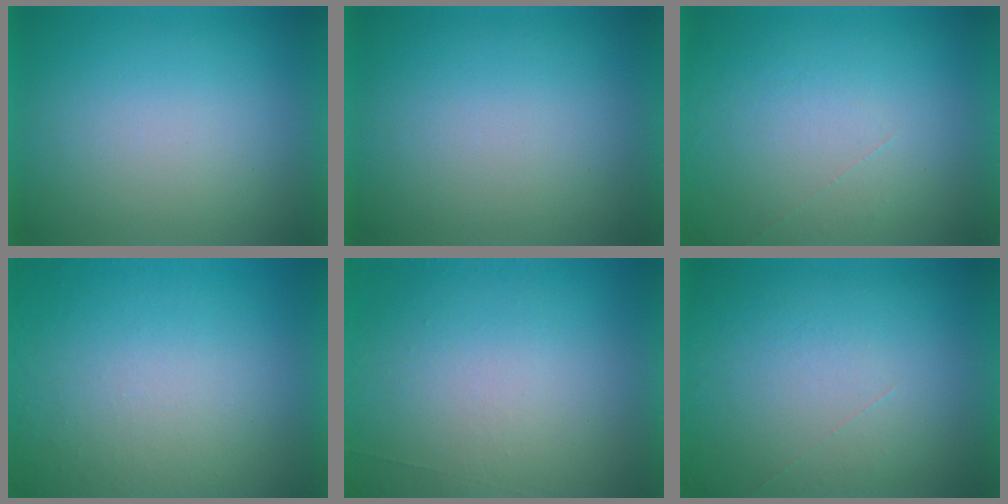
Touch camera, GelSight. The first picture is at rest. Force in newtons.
{"total": 0.0}
{"total": 1.1}
{"total": 8.6}
{"total": 6.8}
{"total": 1.2}